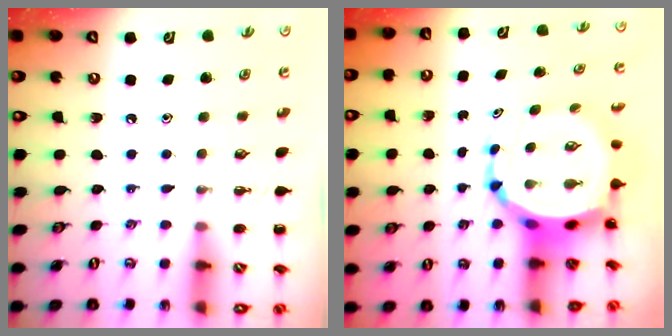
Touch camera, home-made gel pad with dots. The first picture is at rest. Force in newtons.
{"total": 7.9, "press": 7.5, "slide": 2.5}